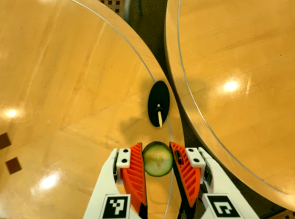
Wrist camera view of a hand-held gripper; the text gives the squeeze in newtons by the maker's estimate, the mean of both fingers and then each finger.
{"total": 8.2, "left": 8.3, "right": 8.2}